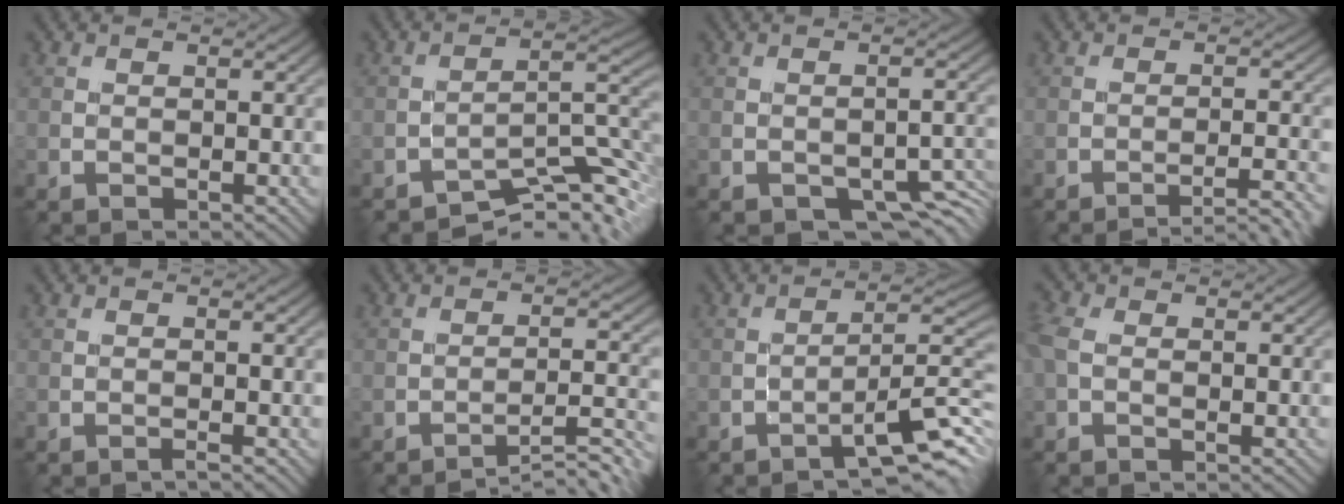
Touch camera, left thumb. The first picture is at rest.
{"total": 9.1, "force": [-7.5, 1.5, 5.0], "torque": [-0.074, 0.013, -0.123]}
{"total": 4.6, "force": [-2.9, 2.1, 2.9], "torque": [-0.032, -0.004, -0.034]}
{"total": 4.8, "force": [-3.7, 0.4, 3.1], "torque": [-0.045, 0.016, -0.065]}
{"total": 0.8, "force": [-0.5, 0.0, 0.5], "torque": [-0.005, 0.005, -0.016]}
{"total": 6.4, "force": [-5.0, 0.6, 4.0], "torque": [-0.067, 0.020, -0.076]}
{"total": 8.8, "force": [-5.5, 1.5, 6.8], "torque": [-0.102, 0.013, -0.083]}
{"total": 3.2, "force": [-0.6, 1.8, 2.6], "torque": [-0.069, 0.002, -0.022]}